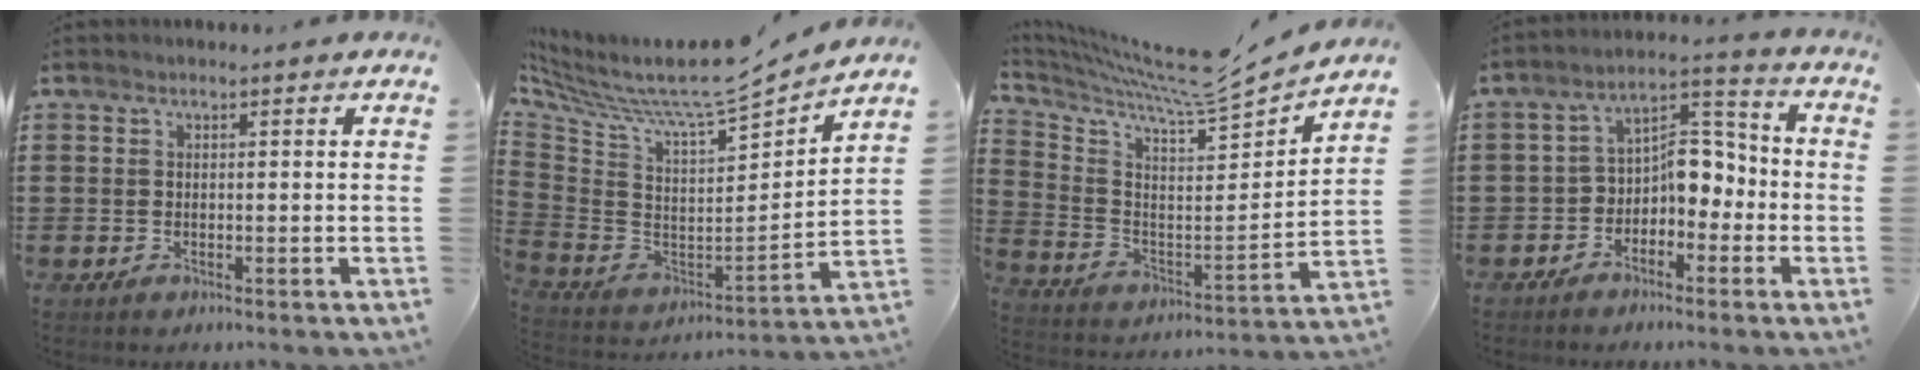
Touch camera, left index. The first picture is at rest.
{"total": 8.5, "force": [6.9, 0.9, 4.7], "torque": [-0.120, -0.061, 0.110]}
{"total": 7.4, "force": [6.9, 0.0, 2.7], "torque": [-0.088, -0.062, 0.112]}
{"total": 5.8, "force": [-1.7, 4.0, 3.7], "torque": [-0.066, 0.007, -0.038]}